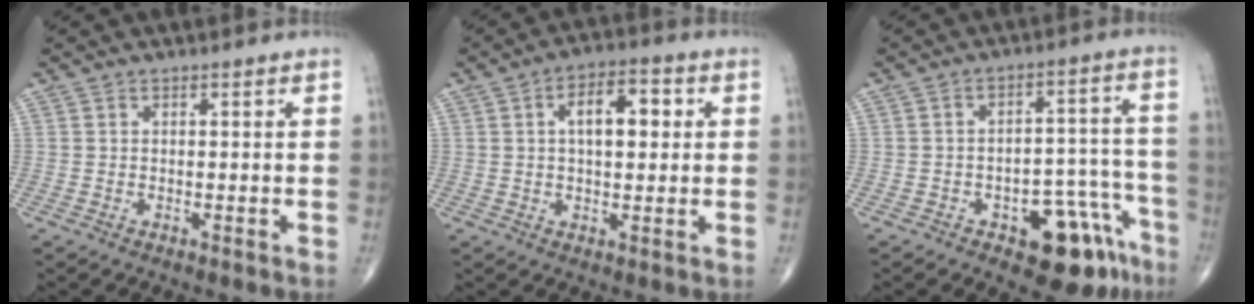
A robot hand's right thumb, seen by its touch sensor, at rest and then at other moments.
{"total": 8.8, "force": [1.8, 4.4, 7.4], "torque": [-0.098, 0.013, 0.024]}
{"total": 12.9, "force": [-7.3, 6.2, 8.6], "torque": [-0.064, 0.062, -0.090]}